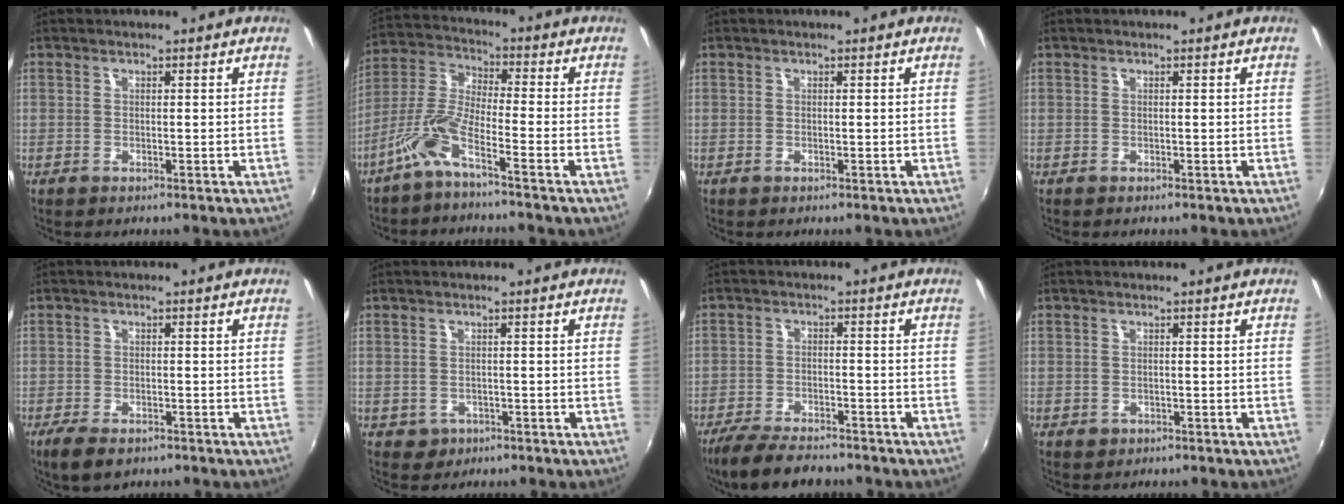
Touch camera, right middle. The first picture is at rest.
{"total": 7.2, "force": [-4.5, 0.9, 5.5], "torque": [-0.124, 0.005, -0.092]}
{"total": 0.0}
{"total": 0.0}
{"total": 5.1, "force": [-3.5, 2.1, 3.1], "torque": [-0.076, -0.020, -0.062]}
{"total": 2.5, "force": [-0.9, 2.2, 0.6], "torque": [-0.018, -0.002, -0.008]}
{"total": 9.4, "force": [-7.9, 2.9, 4.3], "torque": [-0.112, -0.020, -0.137]}
{"total": 1.1, "force": [-0.5, 0.9, 0.3], "torque": [-0.007, -0.003, -0.004]}